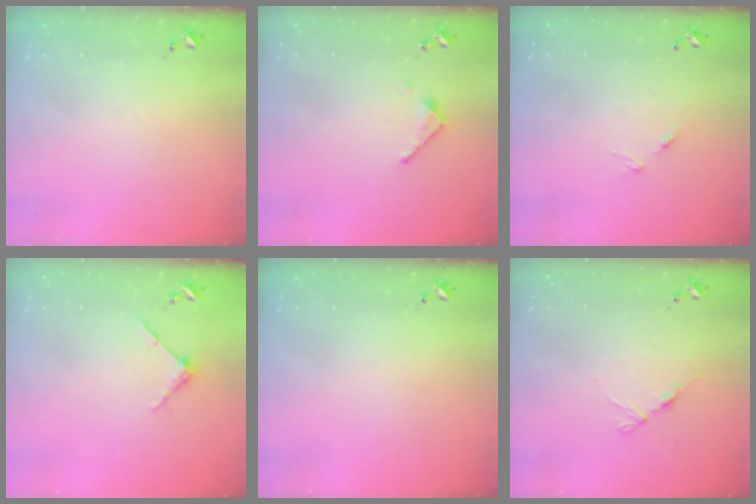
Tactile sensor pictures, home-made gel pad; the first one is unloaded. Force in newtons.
{"total": 3.5, "press": 3.5, "slide": 0.3}
{"total": 7.0, "press": 7.0, "slide": 0.5}
{"total": 3.8, "press": 3.7, "slide": 0.4}
{"total": 0.0}
{"total": 5.5, "press": 5.4, "slide": 0.6}